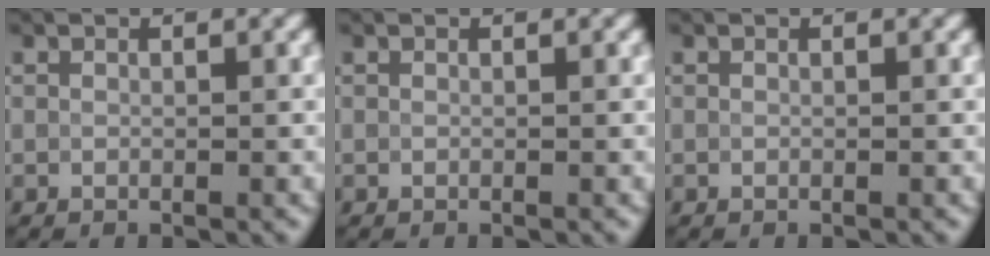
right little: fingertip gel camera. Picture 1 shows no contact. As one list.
[{"total": 0.0}, {"total": 0.0}]